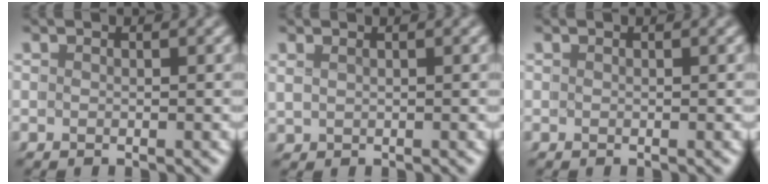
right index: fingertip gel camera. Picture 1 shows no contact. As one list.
[{"total": 0.8, "force": [0.4, -0.6, -0.4], "torque": [0.004, -0.005, 0.016]}, {"total": 0.0}]